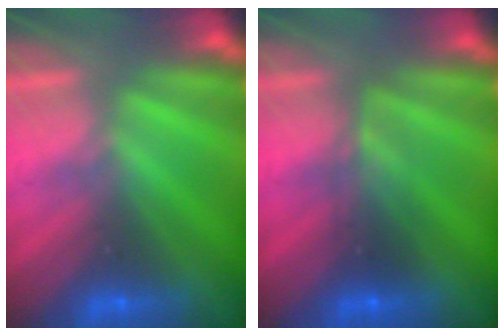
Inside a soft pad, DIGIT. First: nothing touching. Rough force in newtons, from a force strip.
{"total": 2.4}